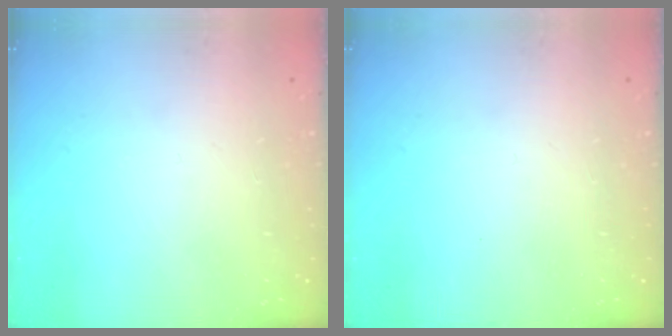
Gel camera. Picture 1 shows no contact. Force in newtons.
{"total": 0.0}